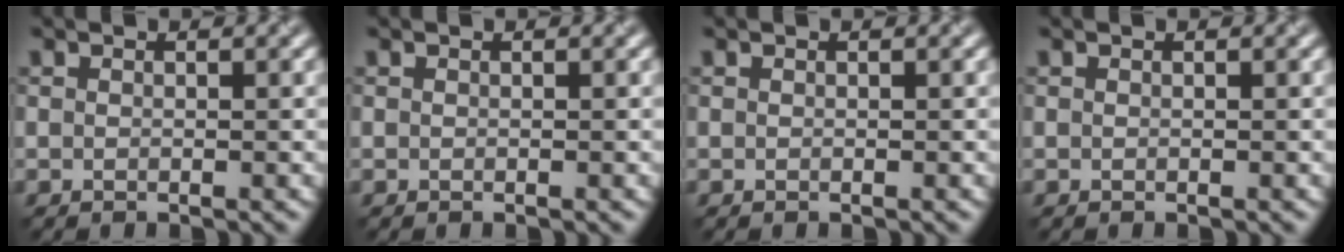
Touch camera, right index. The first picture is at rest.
{"total": 0.0}
{"total": 0.0}
{"total": 0.0}